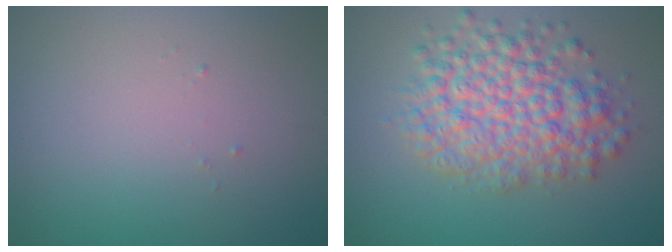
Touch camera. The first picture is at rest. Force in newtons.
{"total": 6.8, "press": 6.8, "slide": 0.3}